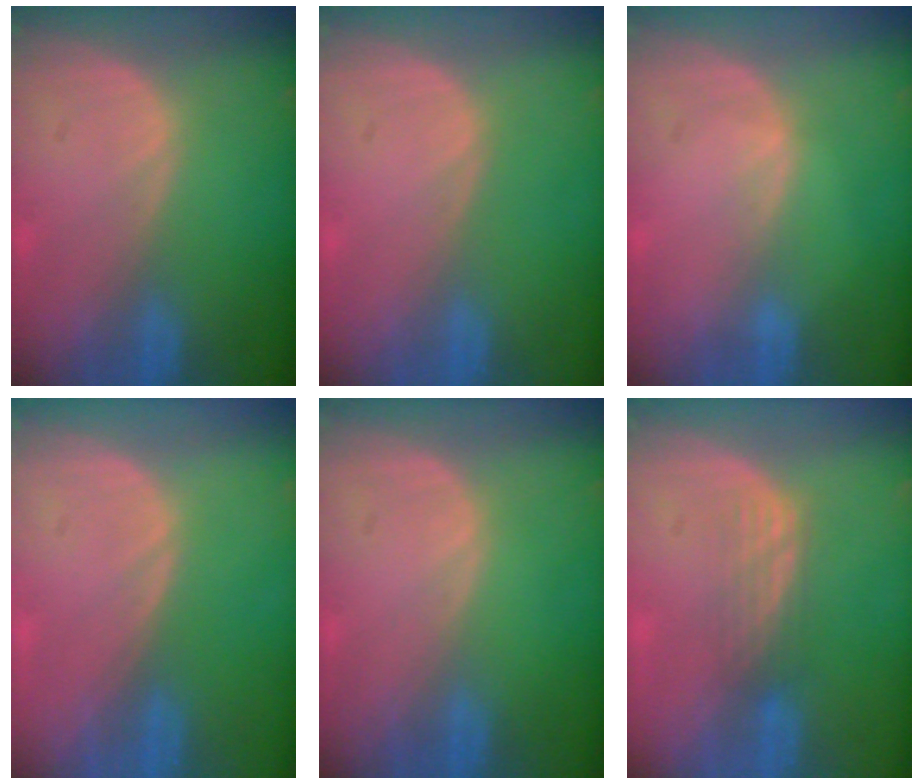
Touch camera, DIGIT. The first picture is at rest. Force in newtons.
{"total": 0.0}
{"total": 0.6, "press": 0.5, "slide": 0.2}
{"total": 0.0}
{"total": 0.0}
{"total": 3.1, "press": 2.6, "slide": 1.6}